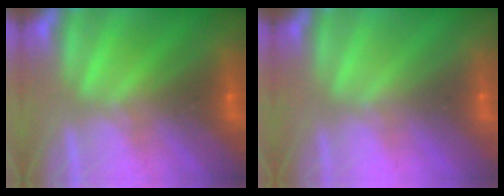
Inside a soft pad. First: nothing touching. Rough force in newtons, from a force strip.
{"total": 3.0}